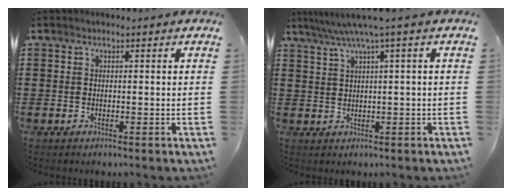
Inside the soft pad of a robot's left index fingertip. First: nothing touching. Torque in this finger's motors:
{"motor_torque": [0.83, -0.72, 0.10, 0.13]}